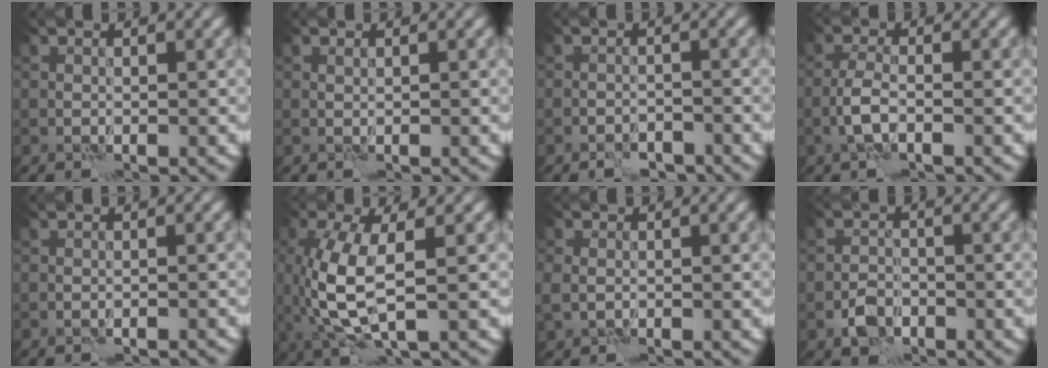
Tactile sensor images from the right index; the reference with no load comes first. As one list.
[{"total": 0.0}, {"total": 2.3, "force": [-1.9, 0.8, 0.9], "torque": [-0.010, 0.004, -0.033]}, {"total": 2.2, "force": [-1.0, 0.6, 1.9], "torque": [-0.043, 0.005, -0.026]}, {"total": 1.0, "force": [-0.9, 0.2, 0.4], "torque": [-0.007, 0.003, -0.014]}, {"total": 6.0, "force": [0.1, 2.2, 5.6], "torque": [-0.146, -0.008, 0.006]}, {"total": 1.9, "force": [-0.3, 1.6, 1.0], "torque": [-0.023, -0.005, -0.007]}, {"total": 2.5, "force": [-1.4, 1.6, 1.2], "torque": [-0.017, 0.007, -0.030]}]